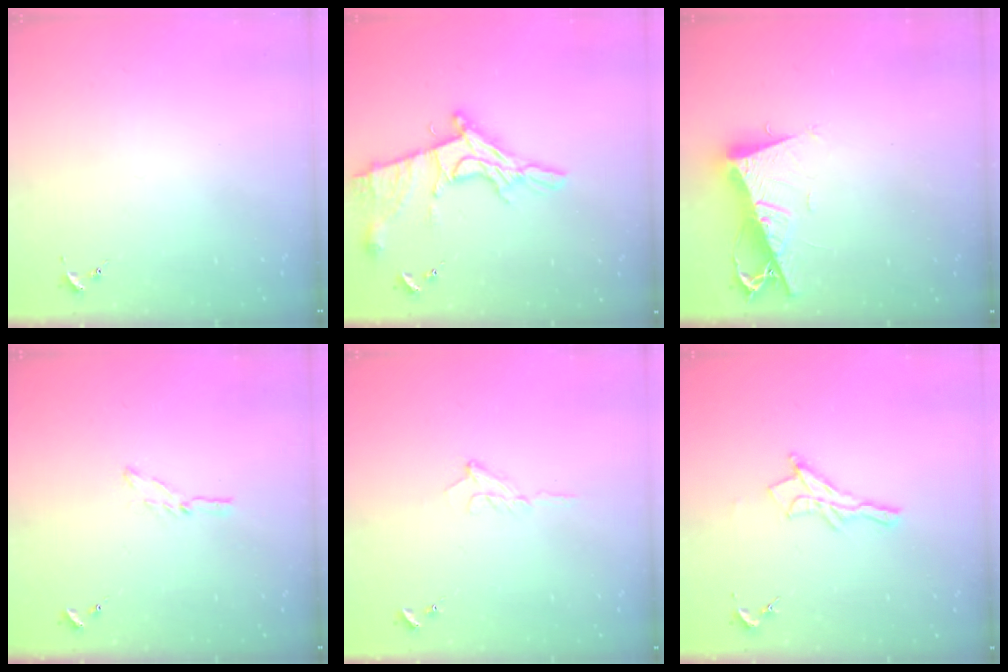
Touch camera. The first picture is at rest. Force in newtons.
{"total": 17.2, "press": 17.1, "slide": 1.2}
{"total": 10.3, "press": 10.3, "slide": 0.8}
{"total": 3.7, "press": 3.7, "slide": 0.4}
{"total": 6.5, "press": 6.5, "slide": 0.8}
{"total": 10.5, "press": 10.5, "slide": 0.9}